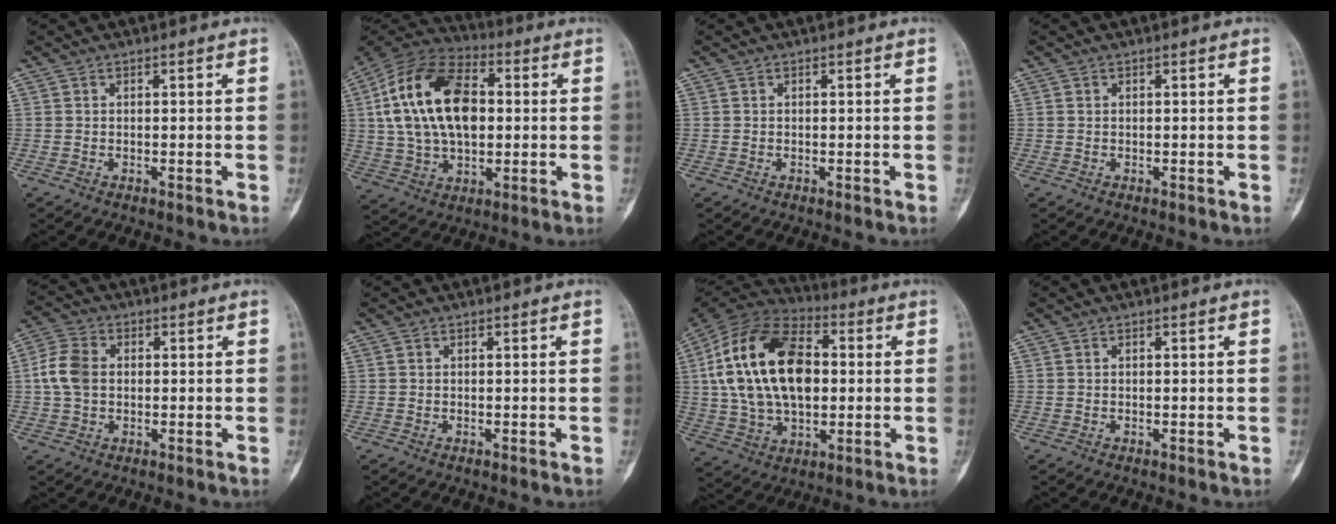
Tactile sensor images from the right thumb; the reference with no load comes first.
{"total": 21.2, "force": [2.7, 12.7, 16.8], "torque": [-0.303, 0.017, 0.045]}
{"total": 0.0}
{"total": 0.0}
{"total": 6.7, "force": [0.3, 4.9, 4.6], "torque": [-0.098, 0.014, 0.000]}
{"total": 0.0}
{"total": 23.7, "force": [2.6, 14.3, 18.7], "torque": [-0.342, 0.013, 0.043]}
{"total": 0.0}